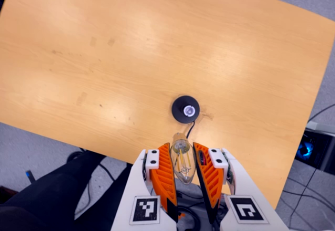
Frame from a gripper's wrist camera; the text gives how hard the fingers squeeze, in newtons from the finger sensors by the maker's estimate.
{"total": 13.1, "left": 14.4, "right": 11.8}